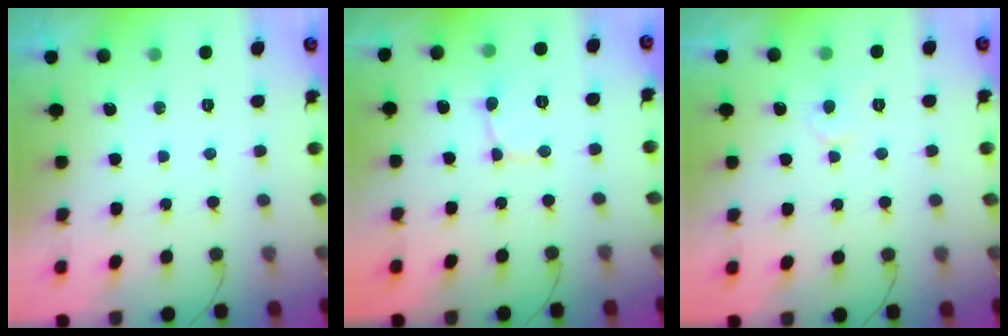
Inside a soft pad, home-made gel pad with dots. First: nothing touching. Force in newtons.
{"total": 2.3, "press": 2.3, "slide": 0.2}
{"total": 4.3, "press": 4.3, "slide": 0.4}